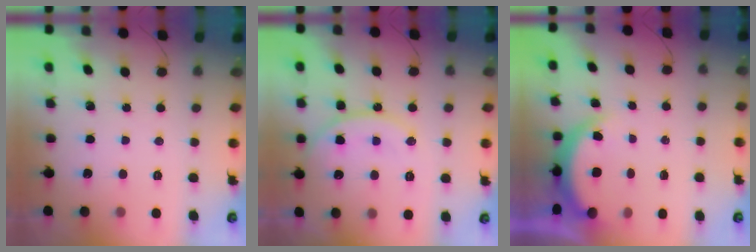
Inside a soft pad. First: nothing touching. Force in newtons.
{"total": 14.4, "press": 14.3, "slide": 1.4}
{"total": 5.5, "press": 5.5, "slide": 0.5}